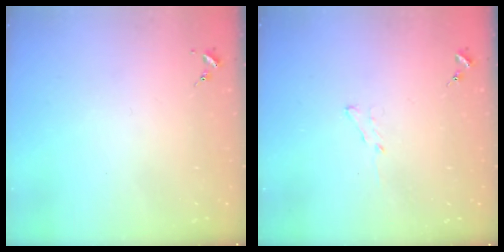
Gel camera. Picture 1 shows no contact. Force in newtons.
{"total": 3.8, "press": 3.7, "slide": 0.4}